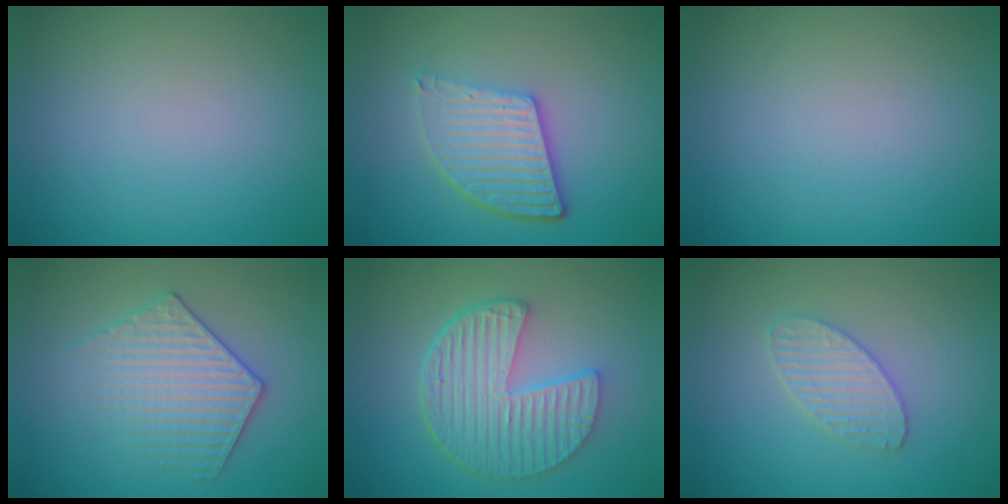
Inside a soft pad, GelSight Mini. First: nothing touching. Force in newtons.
{"total": 5.1, "press": 3.8, "slide": 3.5}
{"total": 0.0}
{"total": 3.4, "press": 3.4, "slide": 0.6}
{"total": 6.4, "press": 4.8, "slide": 4.2}
{"total": 2.6, "press": 2.6, "slide": 0.2}